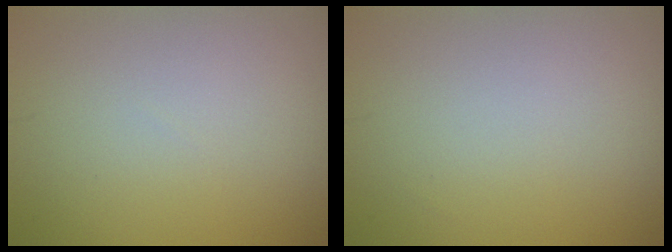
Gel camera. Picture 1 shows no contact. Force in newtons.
{"total": 0.0}